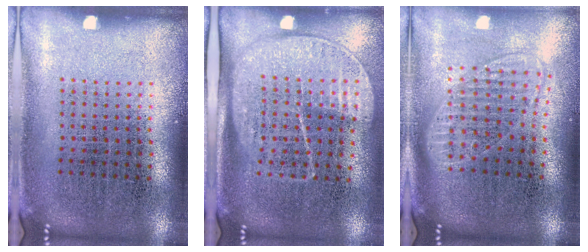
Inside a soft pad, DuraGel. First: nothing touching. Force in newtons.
{"total": 1.7, "press": 1.4, "slide": 1.0}
{"total": 1.7, "press": 1.4, "slide": 1.0}